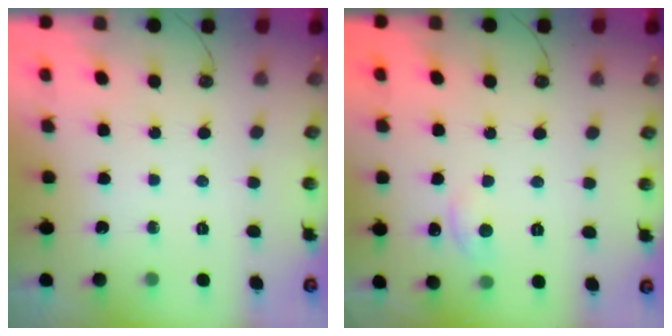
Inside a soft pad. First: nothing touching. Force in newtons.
{"total": 0.7, "press": 0.5, "slide": 0.6}